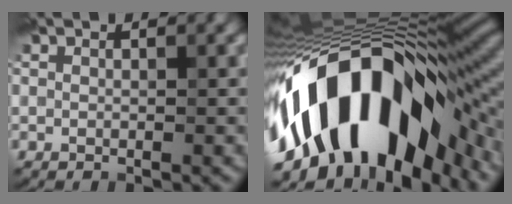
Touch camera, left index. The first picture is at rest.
{"total": 17.0, "force": [-5.3, 8.0, 14.0], "torque": [-0.229, 0.007, -0.089]}